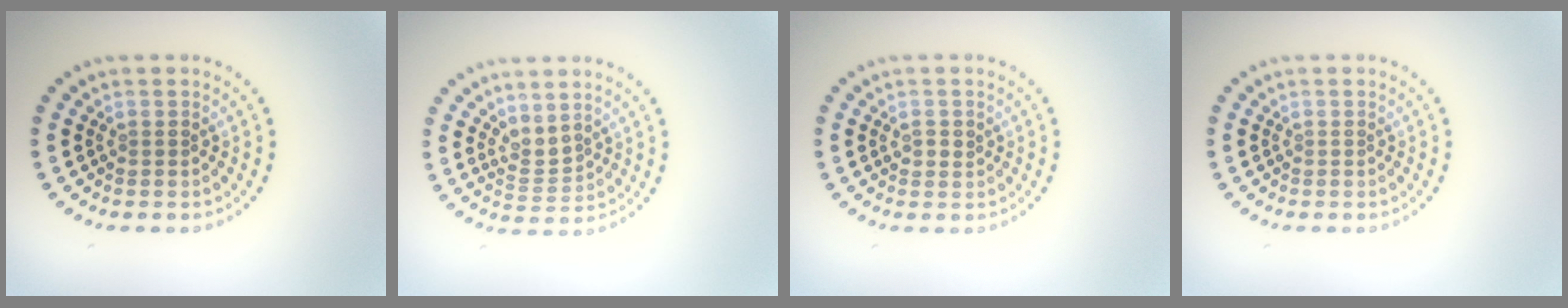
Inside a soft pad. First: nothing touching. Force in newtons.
{"total": 1.9, "press": 1.5, "slide": 1.2}
{"total": 1.2, "press": 1.1, "slide": 0.5}
{"total": 0.0}